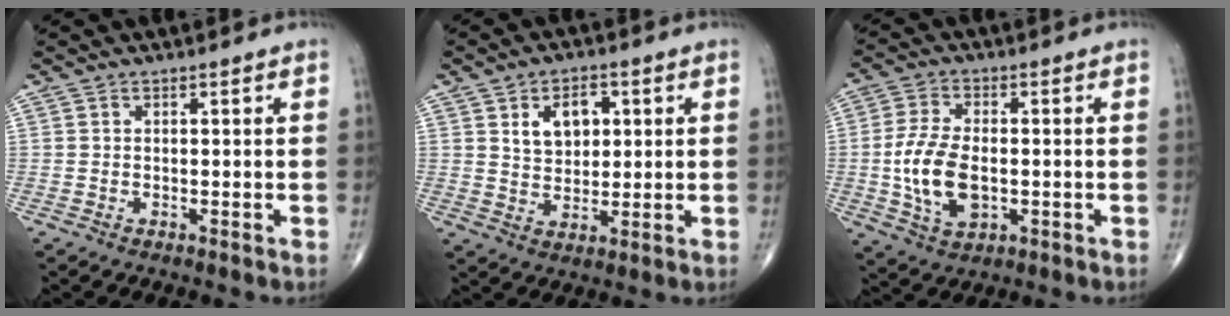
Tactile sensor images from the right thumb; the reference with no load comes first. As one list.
[{"total": 7.6, "force": [2.4, 5.1, 5.0], "torque": [-0.049, -0.010, 0.041]}, {"total": 10.9, "force": [-1.3, 6.1, 8.9], "torque": [-0.174, 0.000, -0.022]}]